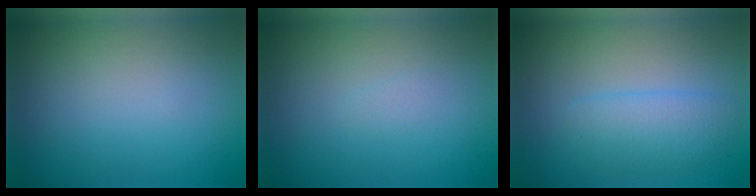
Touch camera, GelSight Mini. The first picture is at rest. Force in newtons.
{"total": 0.5, "press": 0.5, "slide": 0.1}
{"total": 2.8, "press": 2.8, "slide": 0.1}